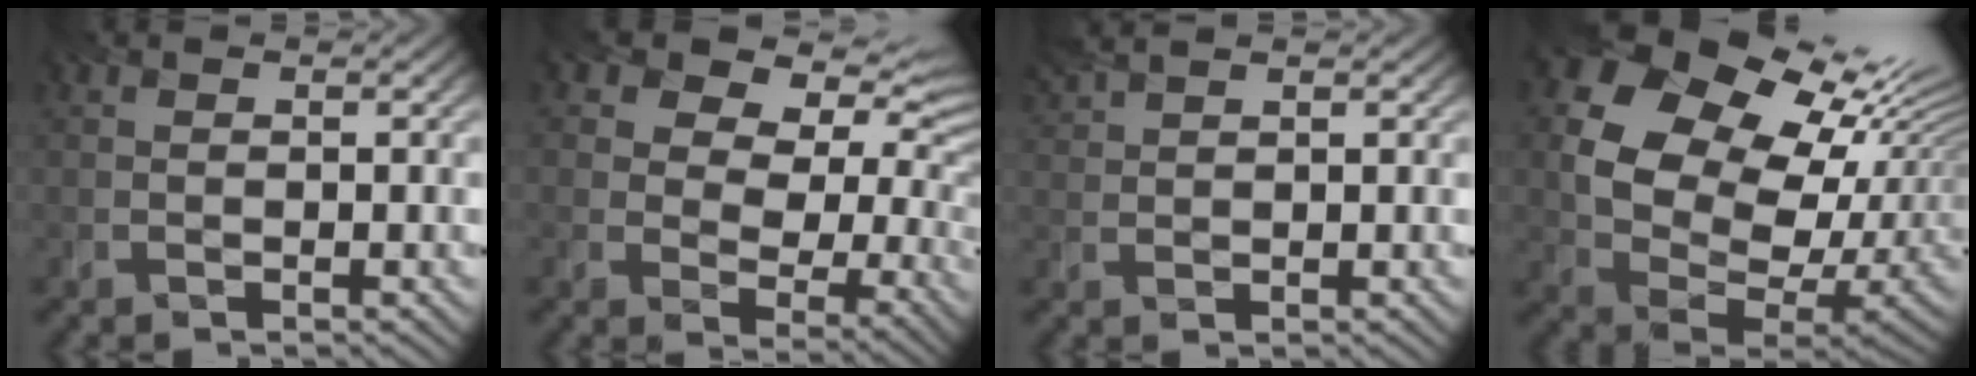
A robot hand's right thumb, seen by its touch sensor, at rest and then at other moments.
{"total": 13.1, "force": [6.4, 8.5, 7.7], "torque": [-0.143, 0.020, 0.098]}
{"total": 2.9, "force": [2.5, 0.5, 1.3], "torque": [-0.033, 0.017, 0.051]}
{"total": 17.6, "force": [7.8, 11.7, 10.6], "torque": [-0.214, 0.006, 0.156]}